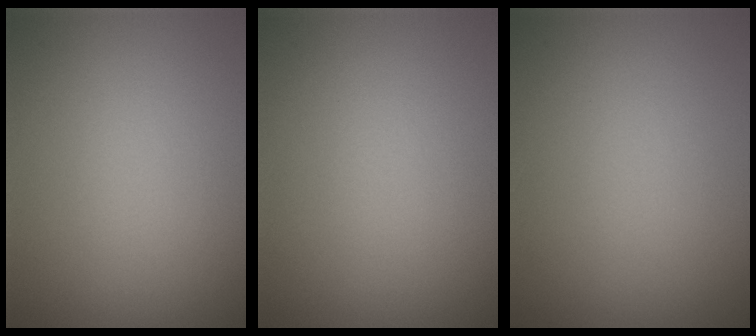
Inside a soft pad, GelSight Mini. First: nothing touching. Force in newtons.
{"total": 0.0}
{"total": 0.0}